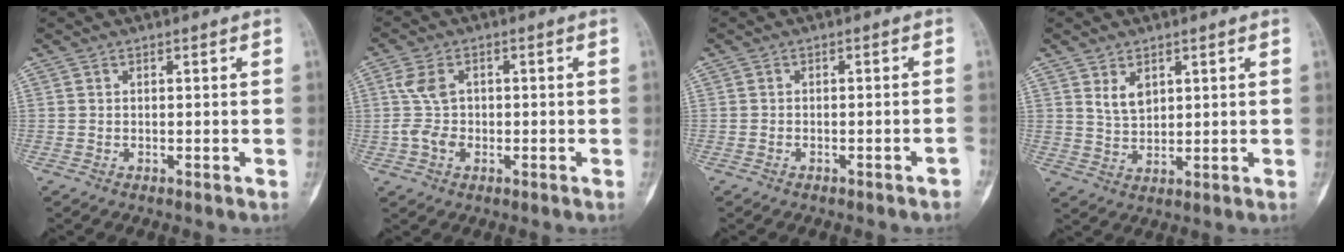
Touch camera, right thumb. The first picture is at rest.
{"total": 5.6, "force": [-0.2, 4.1, 3.7], "torque": [-0.068, 0.008, -0.006]}
{"total": 1.6, "force": [-1.2, 0.2, 1.1], "torque": [-0.015, 0.014, -0.016]}
{"total": 4.5, "force": [2.2, 2.8, 2.8], "torque": [-0.038, -0.016, 0.049]}